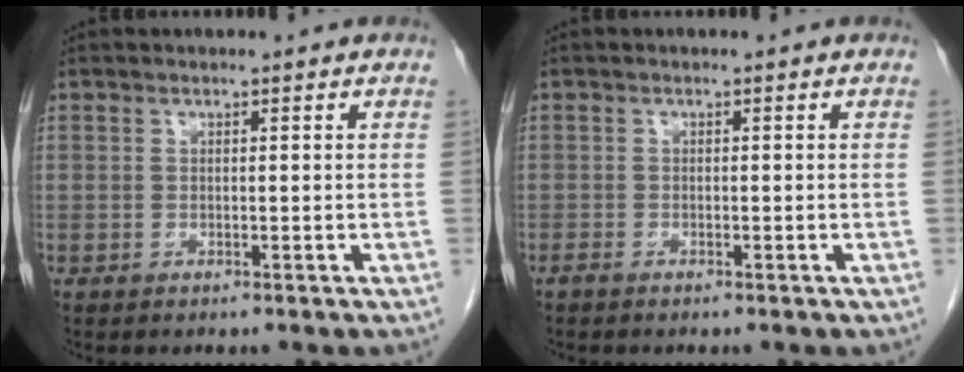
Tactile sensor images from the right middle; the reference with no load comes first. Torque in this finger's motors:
{"motor_torque": [-0.02, -0.20, -0.01, 0.01]}